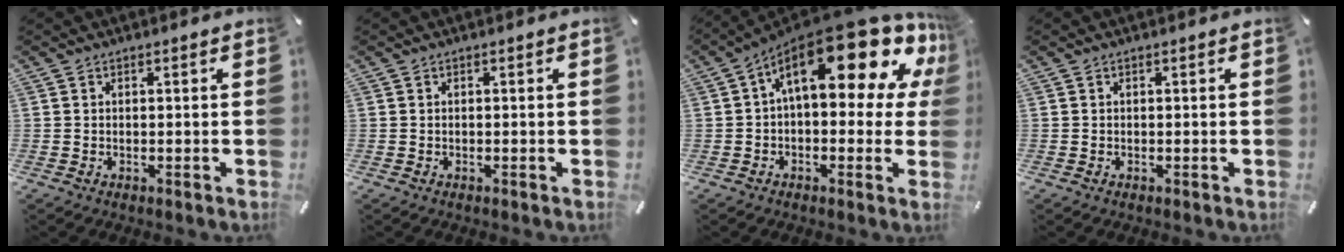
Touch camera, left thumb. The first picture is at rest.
{"total": 0.0}
{"total": 21.7, "force": [9.9, 8.6, 17.3], "torque": [-0.274, -0.076, 0.163]}
{"total": 0.0}